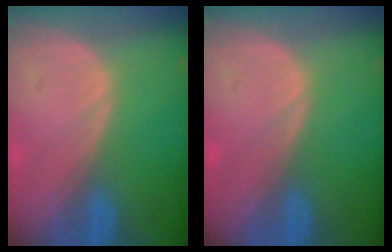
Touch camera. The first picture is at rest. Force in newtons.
{"total": 0.0}